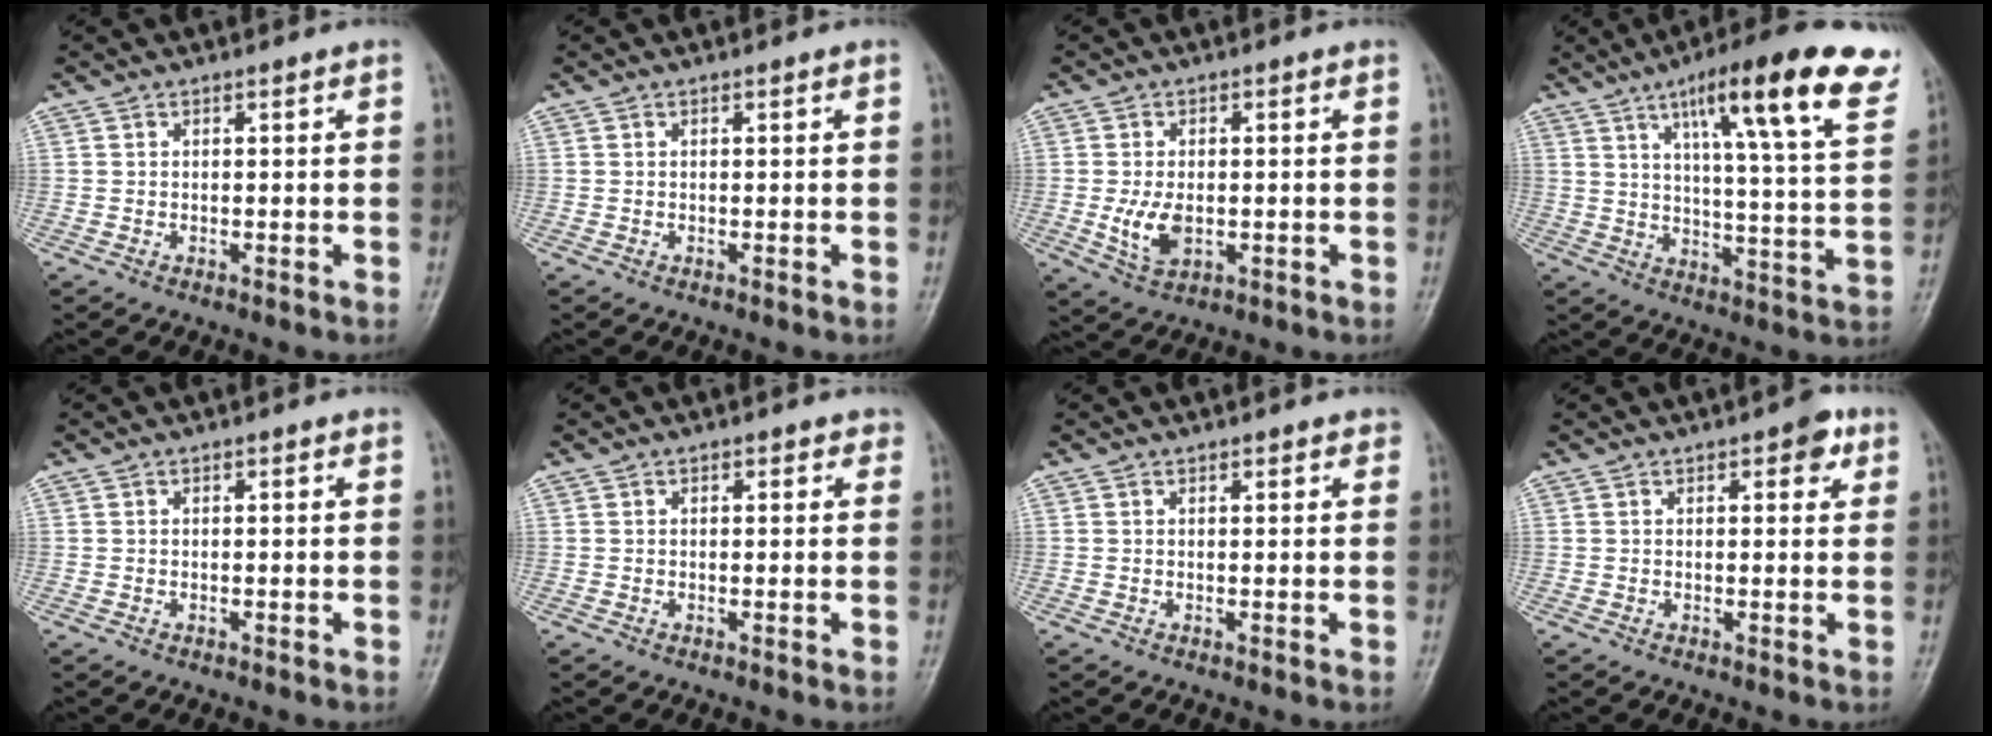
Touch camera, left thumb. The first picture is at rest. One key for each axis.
{"total": 0.0}
{"total": 5.8, "fx": -0.9, "fy": 3.6, "fz": 4.5, "tx": -0.083, "ty": -0.005, "tz": -0.009}
{"total": 22.1, "fx": 11.9, "fy": 3.8, "fz": 18.2, "tx": -0.239, "ty": -0.028, "tz": 0.168}
{"total": 0.0}
{"total": 1.2, "fx": 0.7, "fy": 0.9, "fz": 0.6, "tx": 0.008, "ty": 0.000, "tz": 0.002}
{"total": 1.2, "fx": 0.8, "fy": 0.6, "fz": 0.7, "tx": 0.000, "ty": -0.002, "tz": 0.006}
{"total": 3.4, "fx": 1.7, "fy": 1.6, "fz": 2.5, "tx": -0.016, "ty": -0.001, "tz": 0.014}